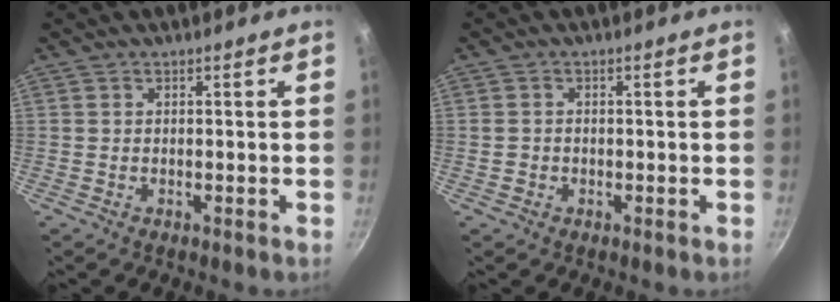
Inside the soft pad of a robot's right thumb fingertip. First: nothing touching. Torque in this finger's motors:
{"motor_torque": [-0.26, 0.25, -0.22, 0.06, -0.01]}